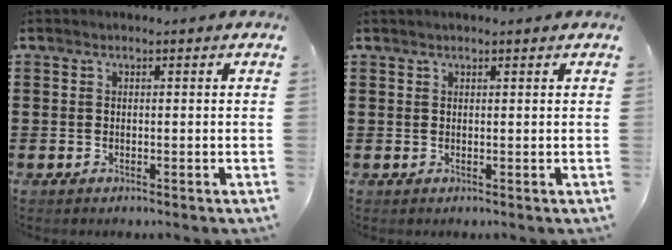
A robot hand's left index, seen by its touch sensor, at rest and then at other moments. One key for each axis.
{"total": 0.6, "fx": 0.5, "fy": 0.1, "fz": 0.3, "tx": -0.007, "ty": 0.000, "tz": 0.010}